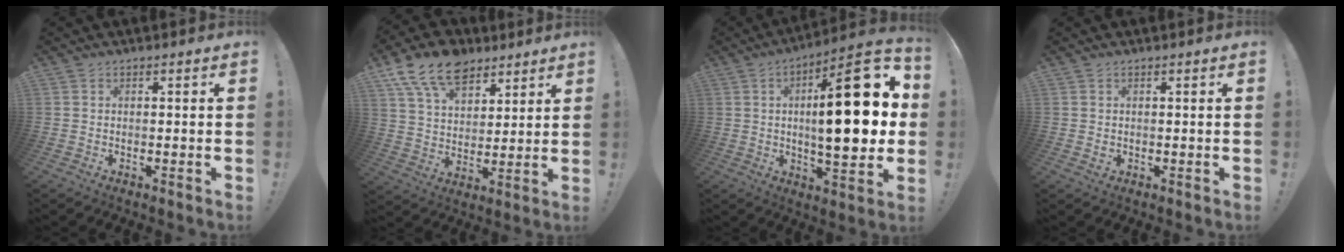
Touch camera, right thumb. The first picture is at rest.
{"total": 15.6, "force": [9.8, 9.6, 7.5], "torque": [-0.127, -0.053, 0.183]}
{"total": 25.3, "force": [3.0, 8.6, 23.6], "torque": [-0.344, -0.010, 0.037]}
{"total": 0.9, "force": [0.4, 0.7, 0.3], "torque": [0.010, -0.005, 0.004]}